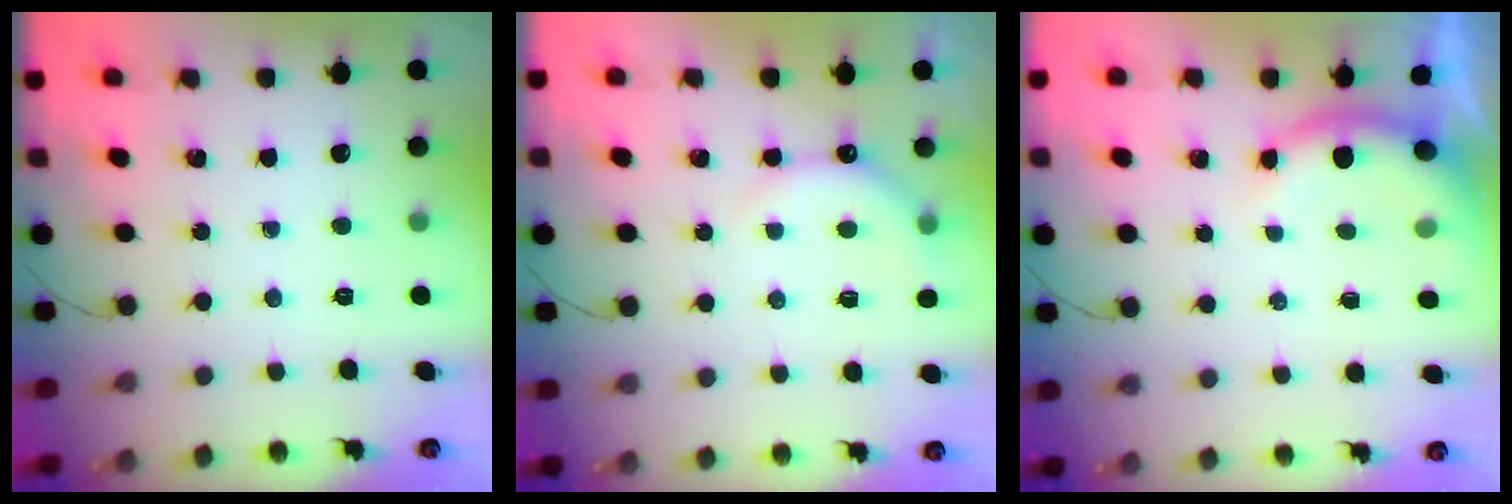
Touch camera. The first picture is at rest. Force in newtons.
{"total": 4.8, "press": 4.7, "slide": 0.8}
{"total": 5.5, "press": 5.4, "slide": 0.9}